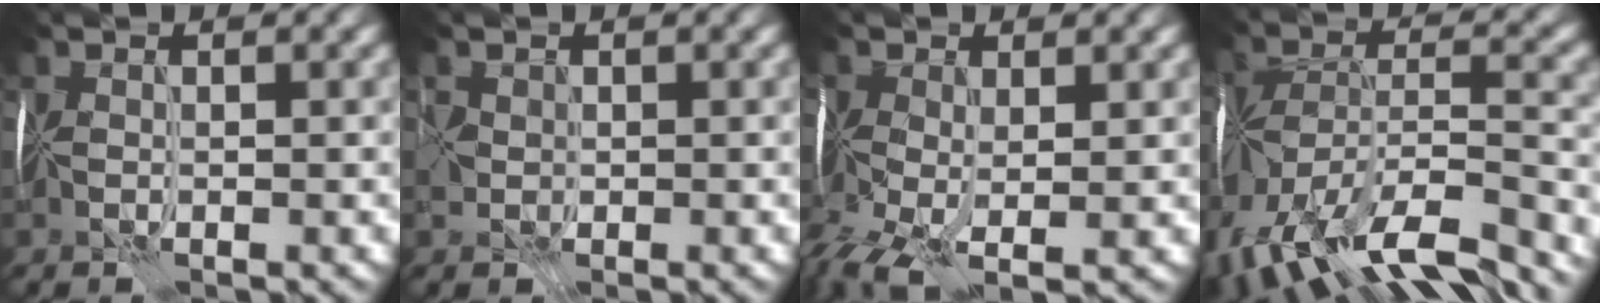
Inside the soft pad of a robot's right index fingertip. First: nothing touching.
{"total": 0.8, "force": [0.1, 0.7, -0.2], "torque": [-0.004, 0.007, 0.000]}
{"total": 7.4, "force": [-2.4, 4.4, 5.5], "torque": [-0.131, -0.025, -0.033]}
{"total": 14.2, "force": [-10.5, 5.1, 8.1], "torque": [-0.172, -0.001, -0.154]}